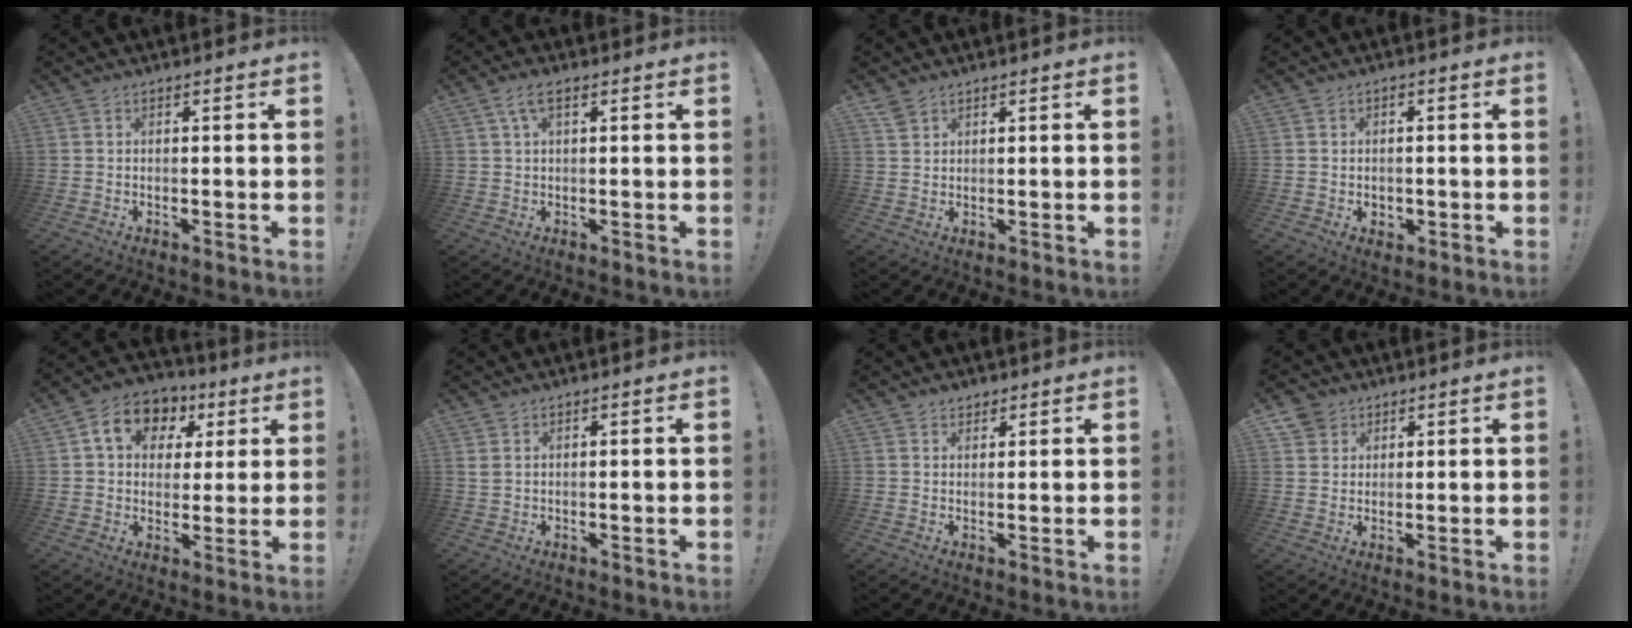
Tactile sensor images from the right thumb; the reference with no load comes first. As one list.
[{"total": 4.3, "force": [1.8, 1.9, 3.5], "torque": [-0.066, 0.004, 0.032]}, {"total": 2.8, "force": [2.2, 1.4, 1.1], "torque": [-0.019, -0.010, 0.042]}, {"total": 2.8, "force": [0.1, 2.7, 0.7], "torque": [0.001, -0.003, -0.001]}, {"total": 12.9, "force": [4.9, 10.0, 6.4], "torque": [-0.095, -0.008, 0.095]}, {"total": 1.6, "force": [0.8, 0.8, 1.1], "torque": [-0.019, 0.000, 0.015]}, {"total": 2.0, "force": [1.5, 1.2, 0.3], "torque": [-0.001, -0.007, 0.028]}, {"total": 4.4, "force": [2.7, 3.5, 0.3], "torque": [0.002, -0.015, 0.050]}]